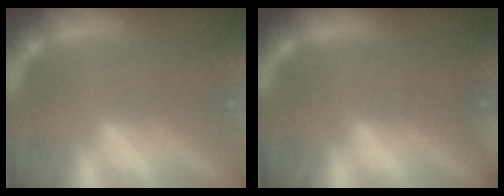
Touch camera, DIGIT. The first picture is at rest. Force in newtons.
{"total": 5.5}